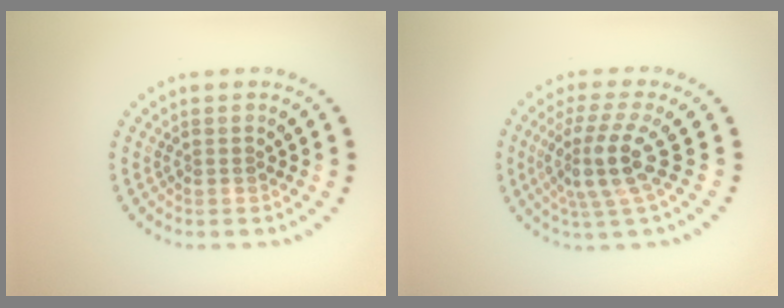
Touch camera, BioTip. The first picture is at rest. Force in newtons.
{"total": 4.3, "press": 3.3, "slide": 2.8}